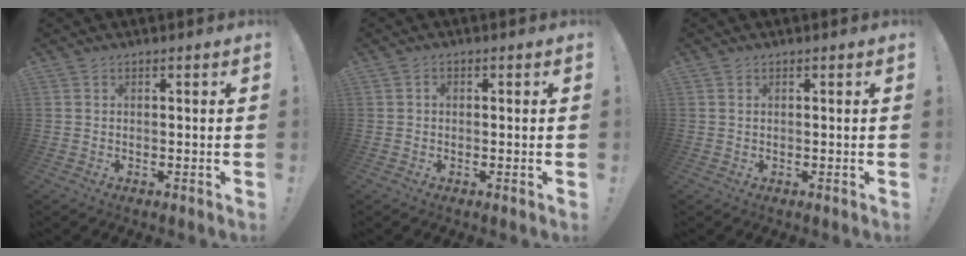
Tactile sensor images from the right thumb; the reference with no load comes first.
{"total": 0.9, "force": [-0.5, 0.5, 0.5], "torque": [-0.017, 0.008, -0.009]}
{"total": 0.6, "force": [0.4, 0.3, 0.4], "torque": [-0.014, 0.003, 0.009]}